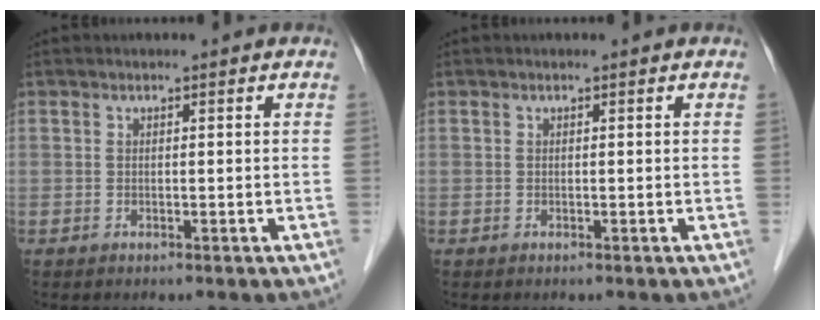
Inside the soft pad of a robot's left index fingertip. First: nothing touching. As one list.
[{"total": 0.0}]